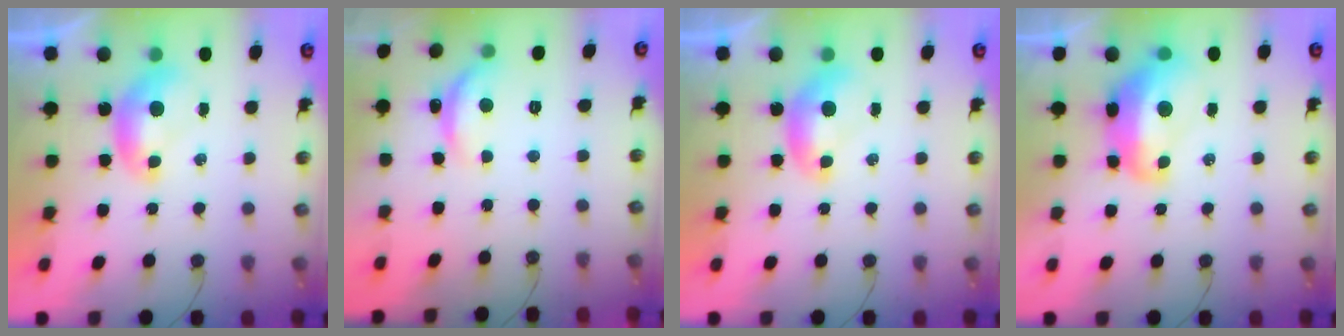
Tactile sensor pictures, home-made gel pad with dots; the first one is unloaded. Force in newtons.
{"total": 6.3, "press": 6.3, "slide": 0.6}
{"total": 0.0}
{"total": 8.5, "press": 8.4, "slide": 1.2}